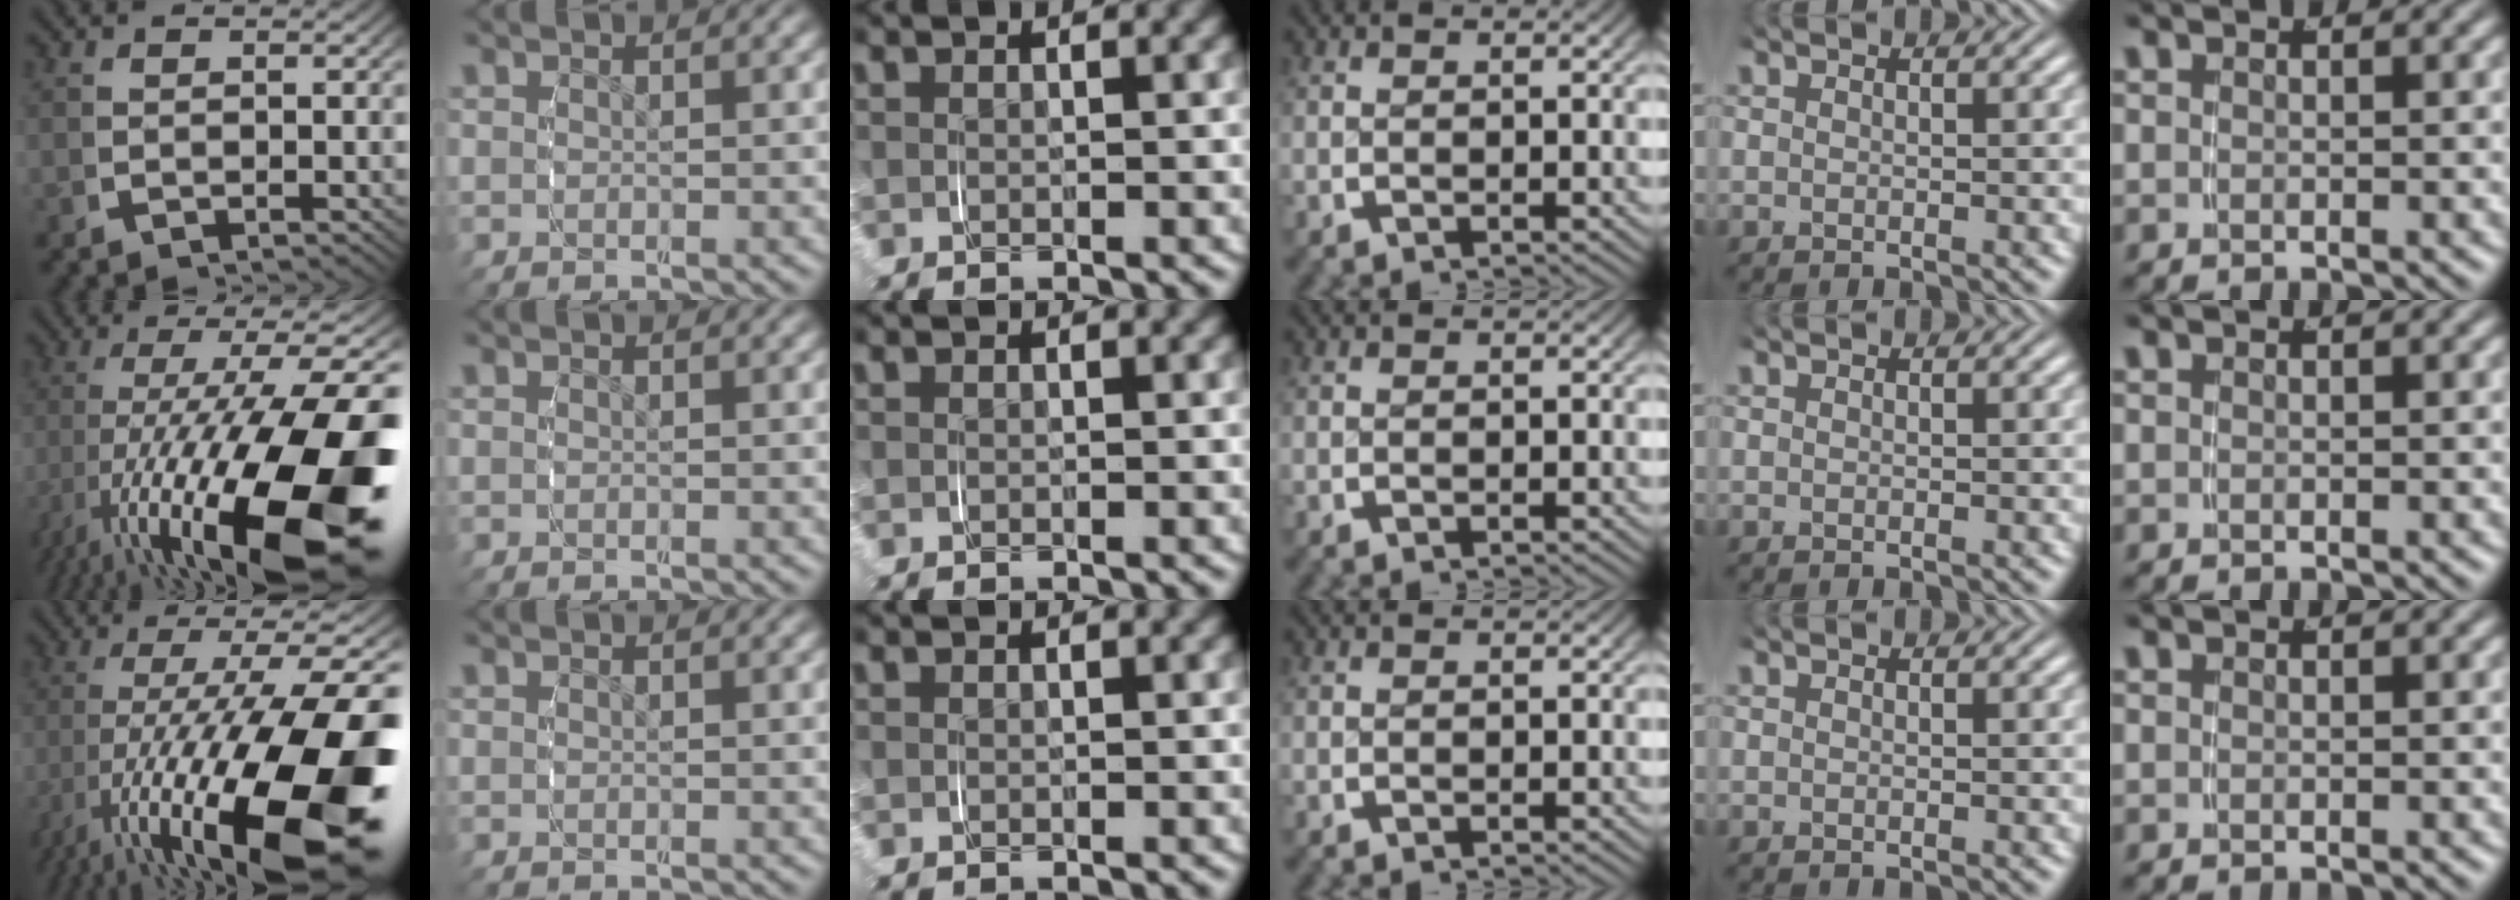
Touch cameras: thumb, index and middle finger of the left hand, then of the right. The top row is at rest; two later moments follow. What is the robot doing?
{"motion": "grasp_and_lifting", "object": "glasses case"}